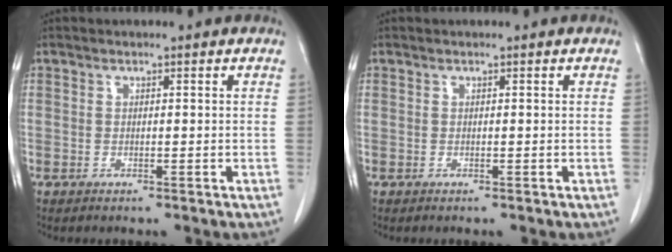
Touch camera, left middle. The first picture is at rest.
{"total": 0.0}